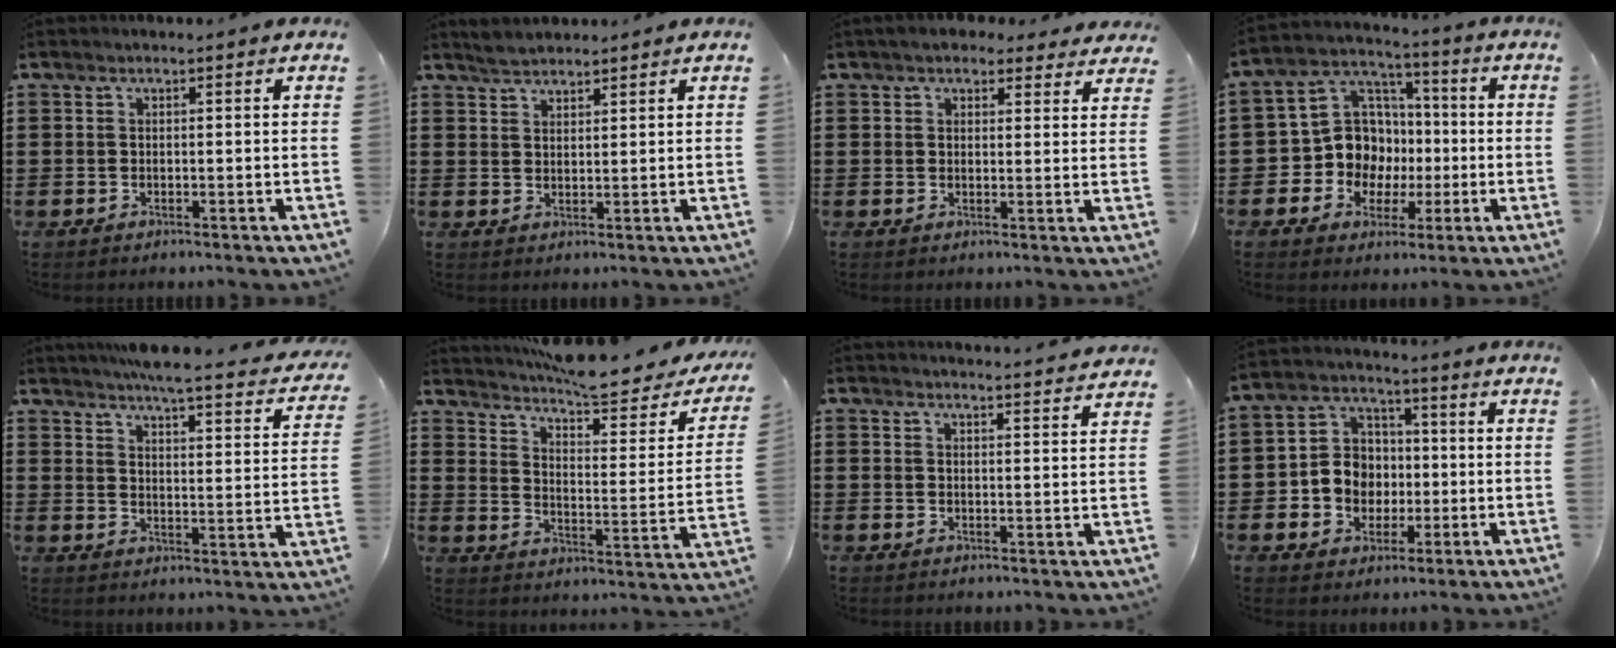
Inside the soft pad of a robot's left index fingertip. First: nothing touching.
{"total": 2.4, "force": [2.3, 0.6, 0.4], "torque": [-0.013, 0.005, 0.046]}
{"total": 3.7, "force": [3.2, 1.6, 1.1], "torque": [-0.025, -0.004, 0.057]}
{"total": 10.5, "force": [-1.3, 9.9, 3.5], "torque": [-0.107, 0.009, -0.021]}
{"total": 4.5, "force": [4.1, -0.6, 1.8], "torque": [-0.050, -0.040, 0.061]}
{"total": 7.4, "force": [6.5, 0.9, 3.3], "torque": [-0.080, -0.044, 0.108]}
{"total": 2.9, "force": [2.9, -0.6, 0.1], "torque": [-0.011, -0.017, 0.052]}
{"total": 7.1, "force": [-0.7, 6.8, 2.1], "torque": [-0.061, 0.017, -0.013]}